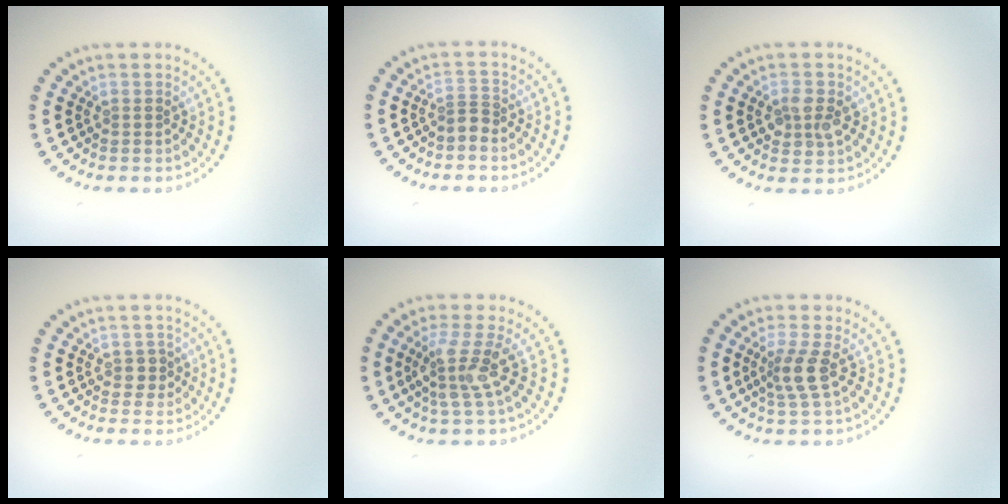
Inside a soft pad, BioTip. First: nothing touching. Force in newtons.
{"total": 1.3, "press": 0.8, "slide": 1.0}
{"total": 2.5, "press": 2.5, "slide": 0.1}
{"total": 1.4, "press": 1.3, "slide": 0.7}
{"total": 3.3, "press": 2.5, "slide": 2.1}
{"total": 2.6, "press": 2.1, "slide": 1.6}